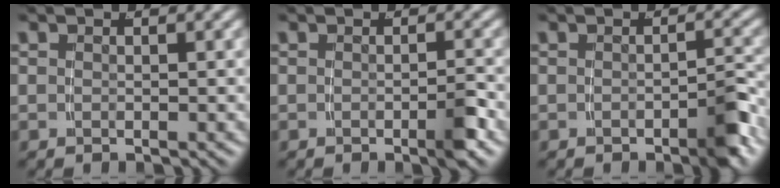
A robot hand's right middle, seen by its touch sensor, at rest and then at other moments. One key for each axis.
{"total": 1.5, "fx": -0.9, "fy": 0.0, "fz": 1.3, "tx": -0.019, "ty": 0.003, "tz": -0.019}
{"total": 2.2, "fx": -1.4, "fy": 0.3, "fz": 1.7, "tx": -0.024, "ty": 0.000, "tz": -0.027}